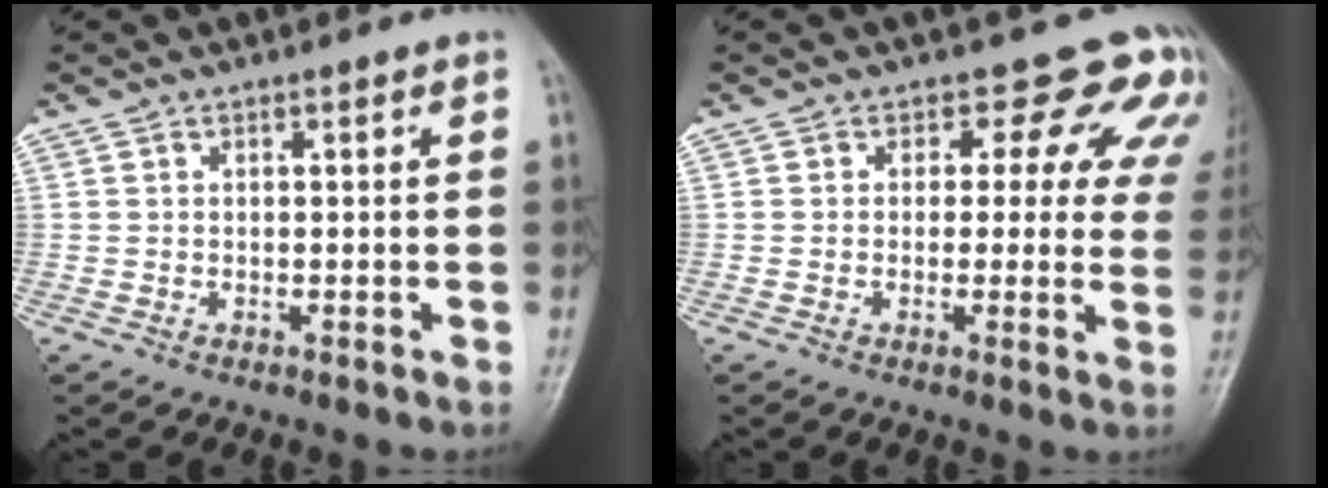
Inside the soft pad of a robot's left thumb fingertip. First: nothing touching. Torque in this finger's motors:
{"motor_torque": [0.21, 0.17, -0.06, -0.41, 0.08]}